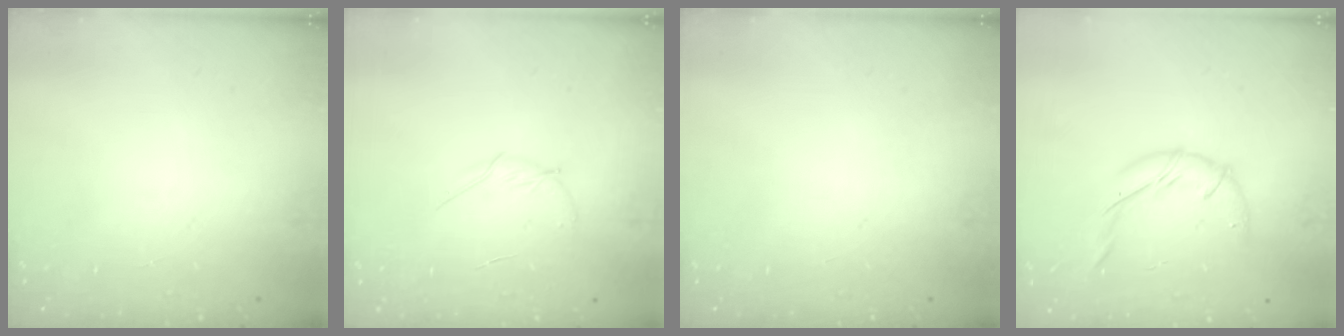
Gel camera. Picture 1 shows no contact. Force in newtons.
{"total": 5.4, "press": 5.2, "slide": 1.4}
{"total": 0.0}
{"total": 9.0, "press": 9.0, "slide": 0.2}